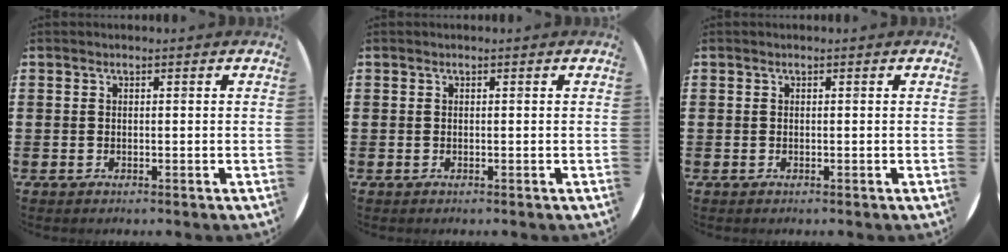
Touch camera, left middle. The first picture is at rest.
{"total": 0.0}
{"total": 0.0}